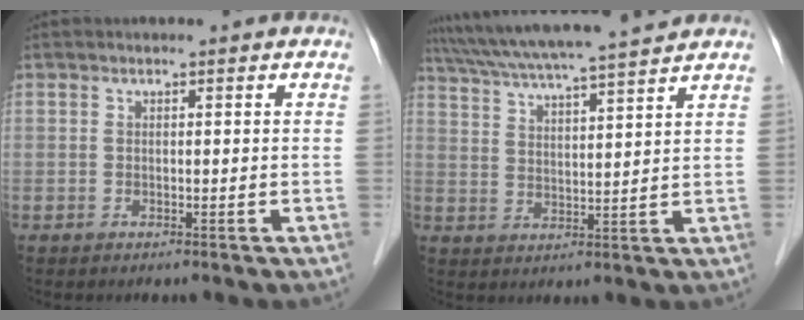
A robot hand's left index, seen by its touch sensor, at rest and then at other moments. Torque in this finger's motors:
{"motor_torque": [1.09, -1.05, 0.68, 0.12]}